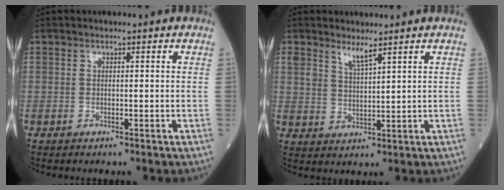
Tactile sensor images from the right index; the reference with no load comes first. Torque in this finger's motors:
{"motor_torque": [0.11, 0.12, 0.04, 0.06]}